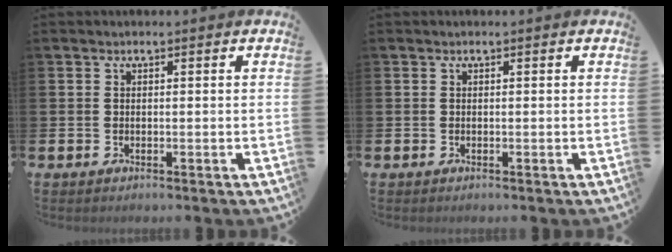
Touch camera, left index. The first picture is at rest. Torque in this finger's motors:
{"motor_torque": [-0.01, 0.00, 0.04, 0.00]}